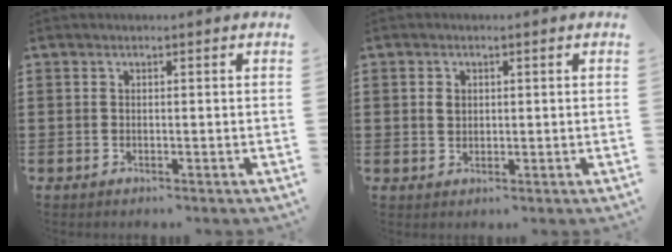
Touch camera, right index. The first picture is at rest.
{"total": 1.6, "force": [0.3, 1.2, 1.0], "torque": [-0.024, 0.004, 0.006]}